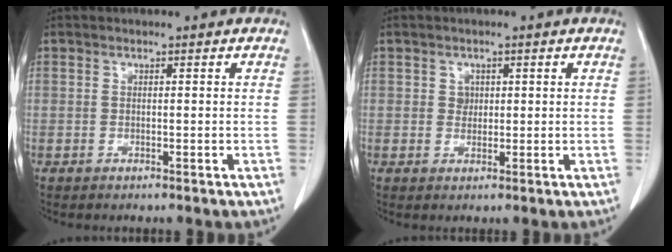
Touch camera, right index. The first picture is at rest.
{"total": 1.6, "force": [0.5, 1.4, 0.6], "torque": [-0.006, -0.002, 0.007]}